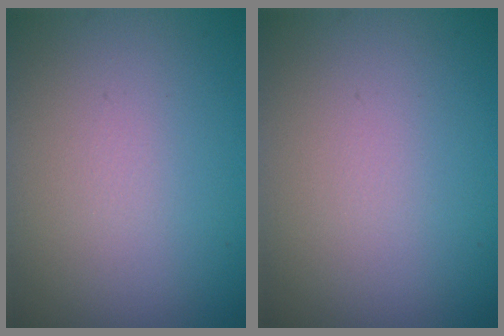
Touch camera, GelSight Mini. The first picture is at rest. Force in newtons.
{"total": 0.0}